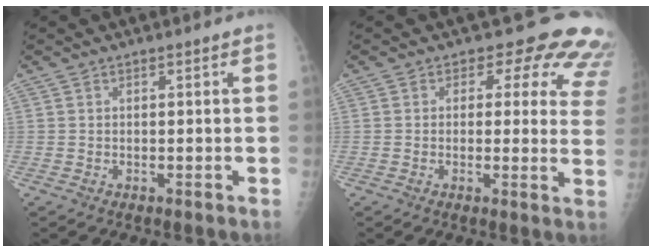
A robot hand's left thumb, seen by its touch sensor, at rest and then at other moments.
{"total": 12.6, "force": [9.3, 6.8, 5.1], "torque": [0.006, -0.035, 0.069]}